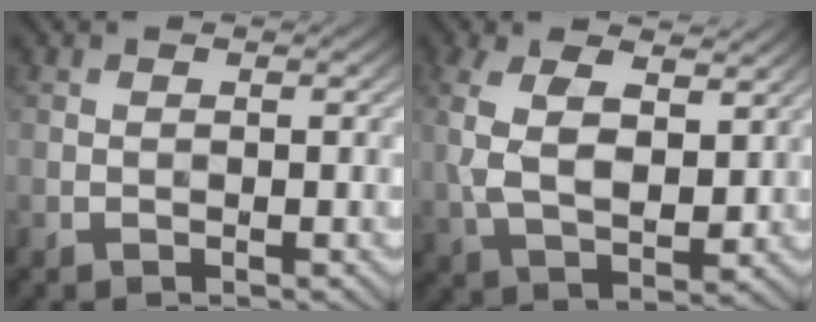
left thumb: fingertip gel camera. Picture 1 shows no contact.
{"total": 8.7, "force": [2.4, 4.5, 7.1], "torque": [-0.165, -0.008, 0.044]}